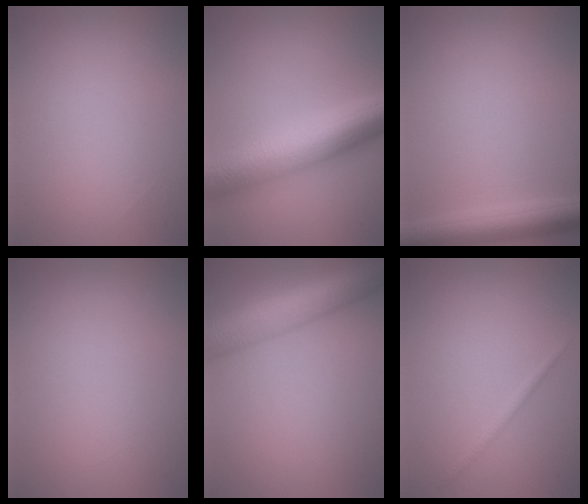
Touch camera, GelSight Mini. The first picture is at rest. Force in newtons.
{"total": 9.8, "press": 9.8, "slide": 0.2}
{"total": 4.5, "press": 4.5, "slide": 0.3}
{"total": 0.0}
{"total": 7.9, "press": 7.9, "slide": 0.3}
{"total": 0.8, "press": 0.8, "slide": 0.1}